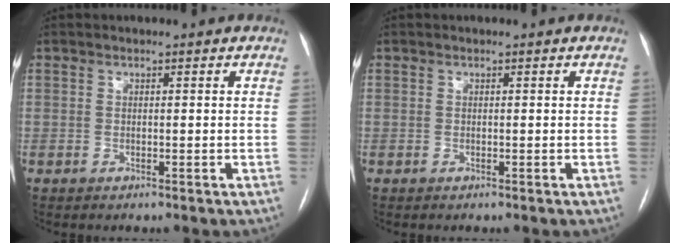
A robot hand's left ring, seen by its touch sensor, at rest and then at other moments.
{"total": 0.0}